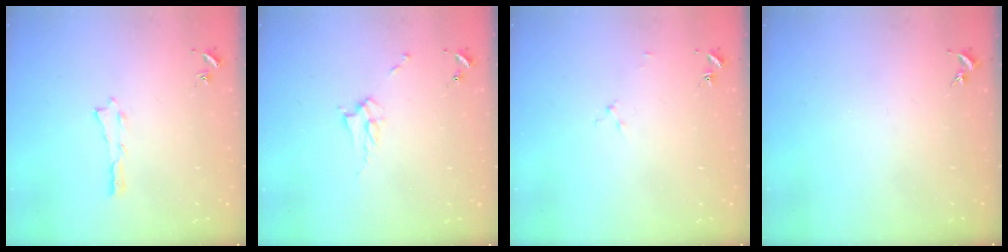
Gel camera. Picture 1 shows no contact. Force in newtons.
{"total": 2.9, "press": 2.9, "slide": 0.4}
{"total": 1.6, "press": 1.6, "slide": 0.2}
{"total": 0.0}